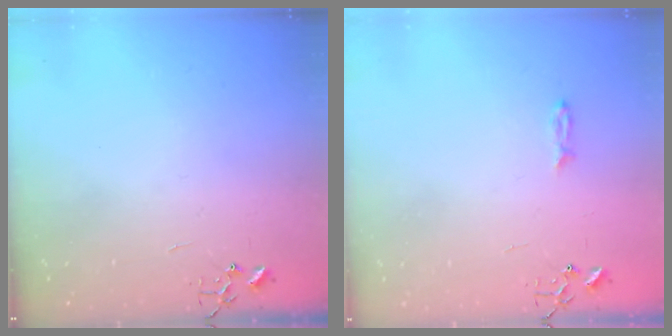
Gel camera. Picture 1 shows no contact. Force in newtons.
{"total": 2.7, "press": 2.7, "slide": 0.4}